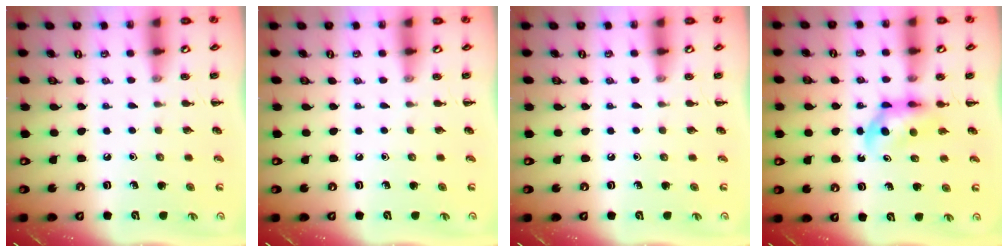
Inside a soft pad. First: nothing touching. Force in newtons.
{"total": 0.0}
{"total": 0.0}
{"total": 5.2, "press": 5.1, "slide": 0.7}